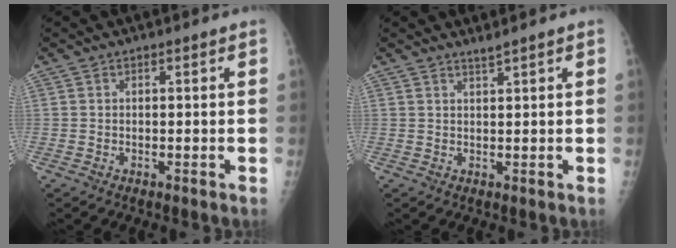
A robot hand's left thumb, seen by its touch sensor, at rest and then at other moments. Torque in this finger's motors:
{"motor_torque": [0.19, 0.03, 0.06, -0.11, 0.00]}